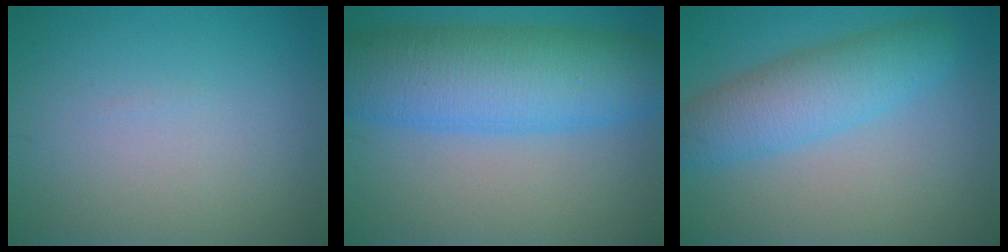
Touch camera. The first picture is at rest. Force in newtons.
{"total": 10.7, "press": 10.7, "slide": 0.3}
{"total": 5.6, "press": 5.6, "slide": 0.2}